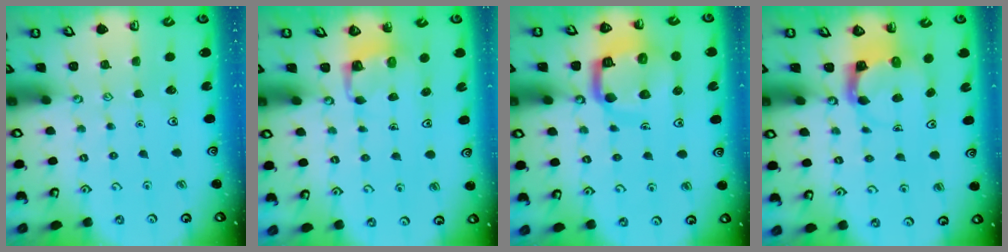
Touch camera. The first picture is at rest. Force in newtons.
{"total": 3.5, "press": 3.5, "slide": 0.2}
{"total": 13.2, "press": 13.1, "slide": 1.7}
{"total": 3.9, "press": 3.9, "slide": 0.4}